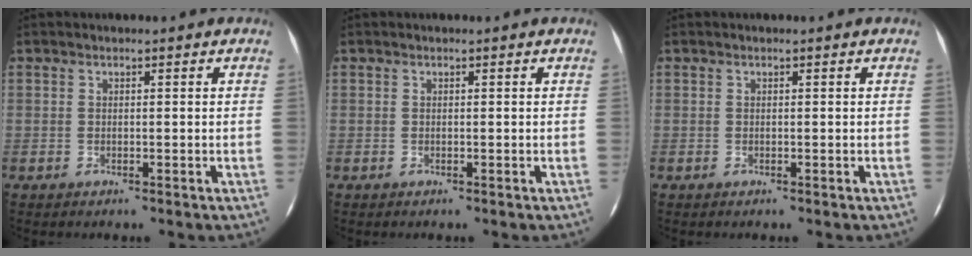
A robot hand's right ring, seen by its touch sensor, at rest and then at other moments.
{"total": 0.0}
{"total": 0.0}